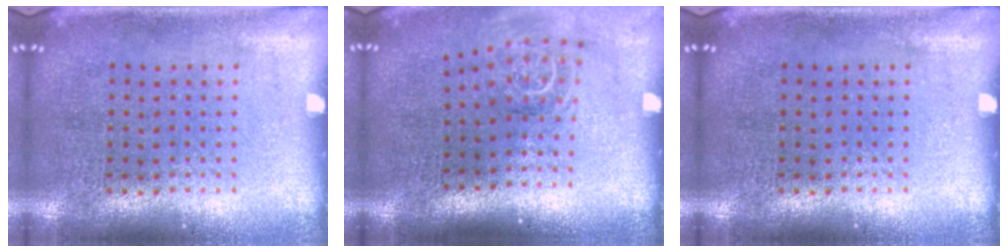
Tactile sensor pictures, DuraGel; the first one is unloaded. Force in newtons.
{"total": 1.7, "press": 1.2, "slide": 1.2}
{"total": 0.0}